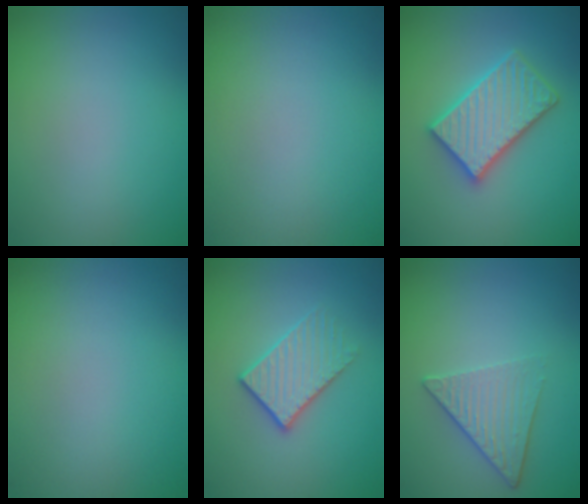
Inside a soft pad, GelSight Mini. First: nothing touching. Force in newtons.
{"total": 0.0}
{"total": 5.5, "press": 5.5, "slide": 0.8}
{"total": 0.0}
{"total": 2.9, "press": 2.6, "slide": 1.2}
{"total": 3.3, "press": 2.9, "slide": 1.6}